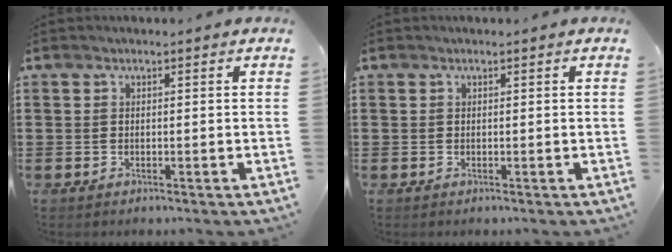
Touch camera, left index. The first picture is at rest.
{"total": 0.0}